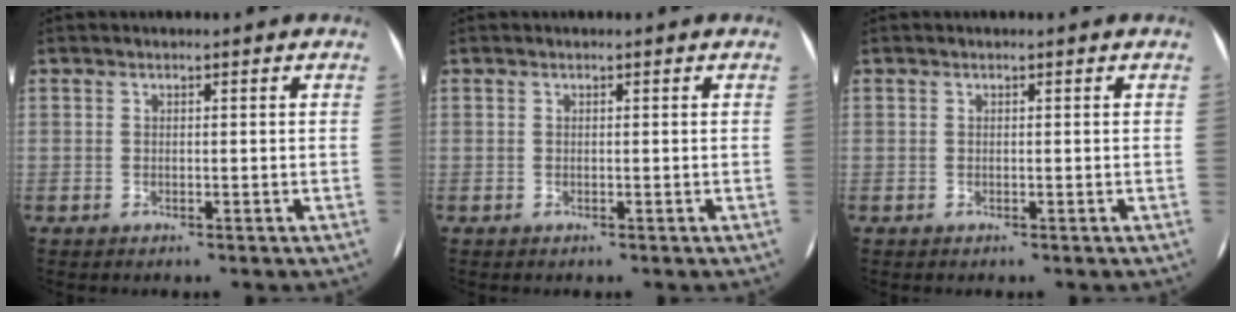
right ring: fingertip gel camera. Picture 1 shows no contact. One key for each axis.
{"total": 0.0}
{"total": 0.0}